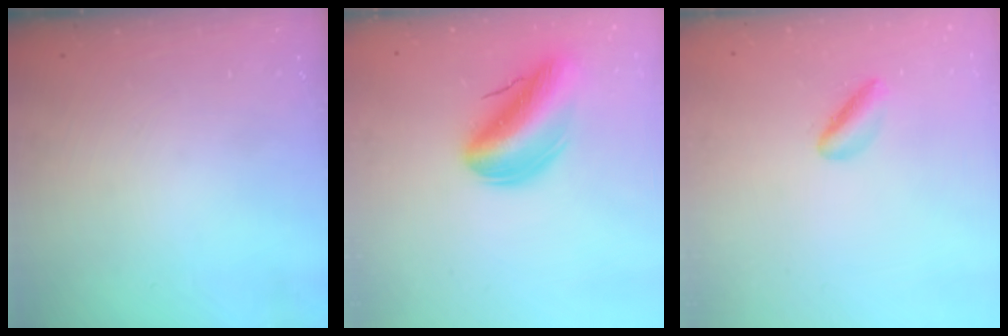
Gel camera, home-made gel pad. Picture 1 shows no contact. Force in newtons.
{"total": 15.7, "press": 15.3, "slide": 3.2}
{"total": 2.8, "press": 2.8, "slide": 0.5}